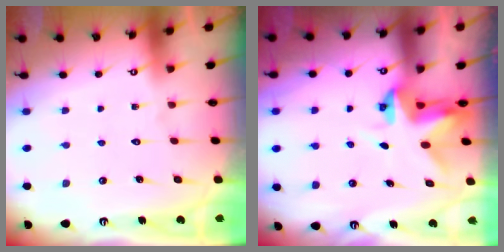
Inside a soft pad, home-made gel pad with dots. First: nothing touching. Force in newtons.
{"total": 4.0, "press": 4.0, "slide": 0.1}